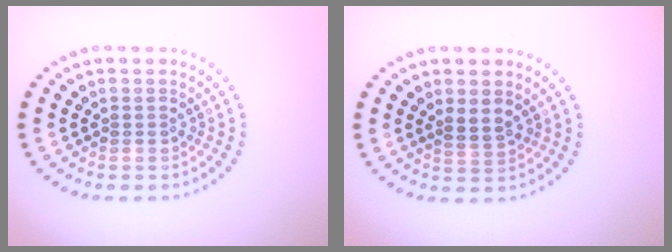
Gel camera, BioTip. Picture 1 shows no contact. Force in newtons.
{"total": 1.6, "press": 1.5, "slide": 0.6}